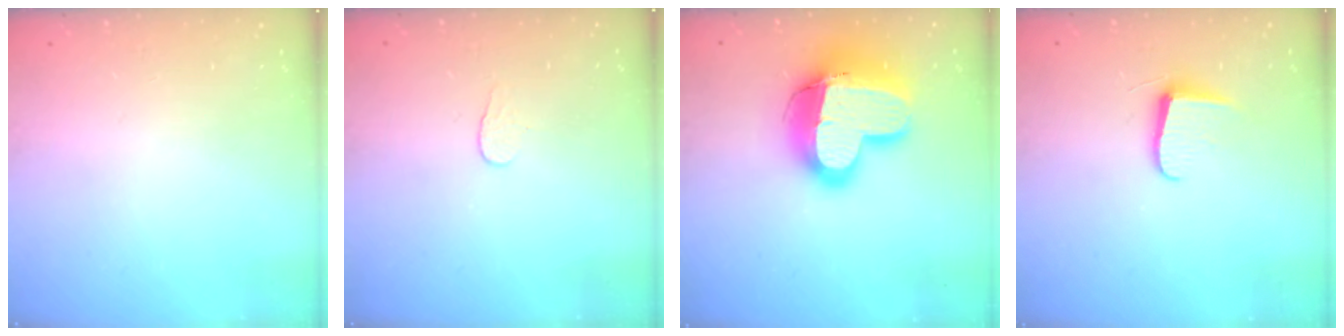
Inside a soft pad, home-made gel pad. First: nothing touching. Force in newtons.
{"total": 3.8, "press": 3.8, "slide": 0.4}
{"total": 18.9, "press": 18.8, "slide": 2.2}
{"total": 6.2, "press": 6.2, "slide": 0.7}